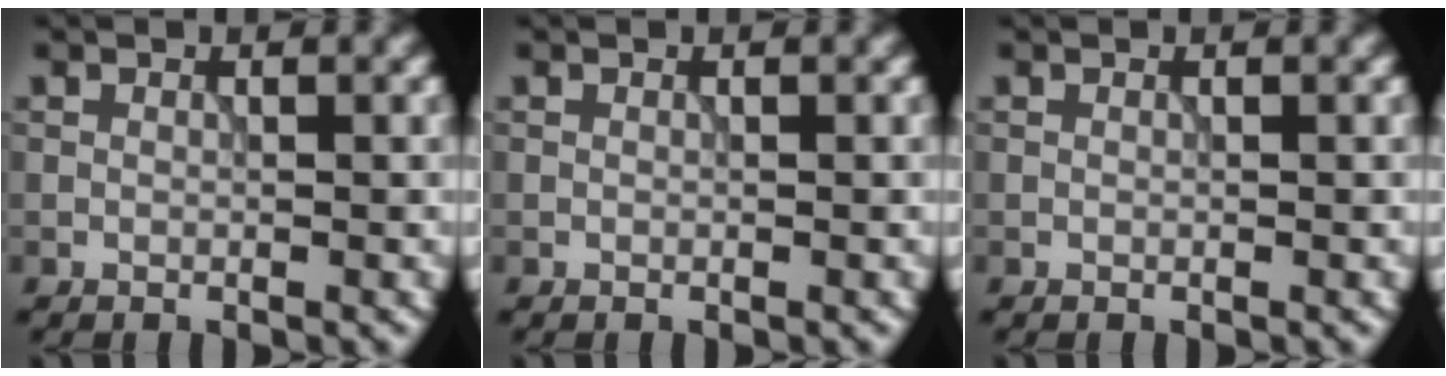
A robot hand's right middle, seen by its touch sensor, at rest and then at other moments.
{"total": 0.0}
{"total": 0.0}